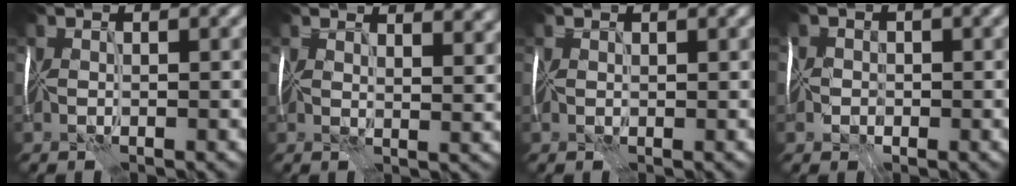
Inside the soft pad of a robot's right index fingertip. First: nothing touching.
{"total": 6.8, "force": [5.4, 2.6, 3.4], "torque": [-0.027, 0.021, 0.056]}
{"total": 0.0}
{"total": 2.7, "force": [-0.9, 2.5, 0.6], "torque": [0.013, 0.016, -0.040]}